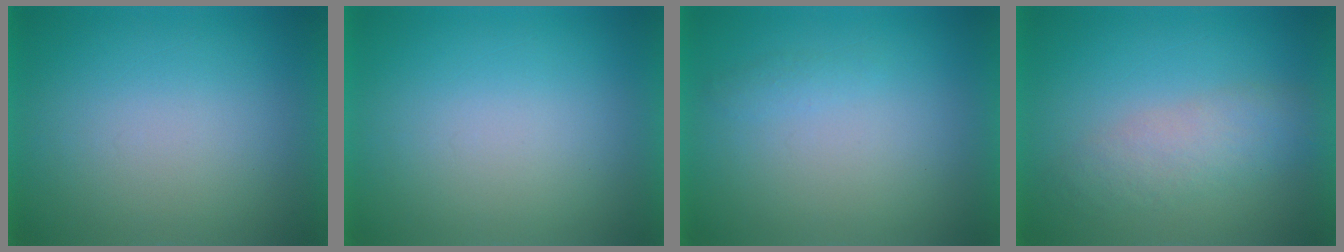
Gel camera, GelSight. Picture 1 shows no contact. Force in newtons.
{"total": 0.0}
{"total": 1.2}
{"total": 3.4}